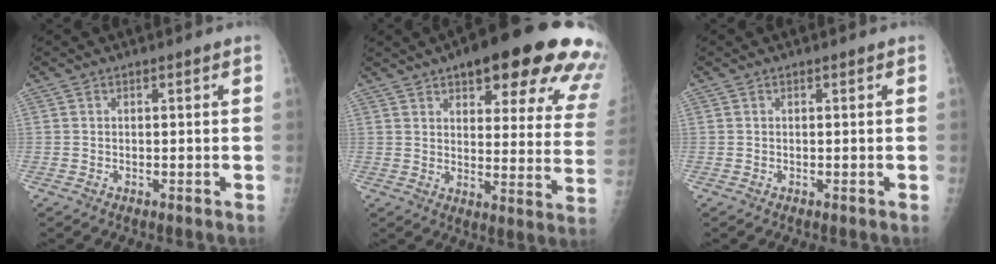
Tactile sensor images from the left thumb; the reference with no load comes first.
{"total": 25.8, "force": [15.9, 8.2, 18.6], "torque": [-0.196, -0.040, 0.192]}
{"total": 0.0}